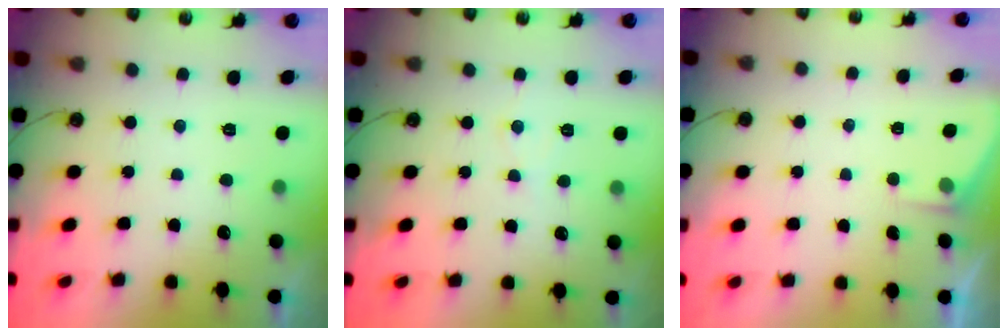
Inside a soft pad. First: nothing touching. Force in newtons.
{"total": 5.2, "press": 5.2, "slide": 0.3}
{"total": 1.4, "press": 1.3, "slide": 0.2}